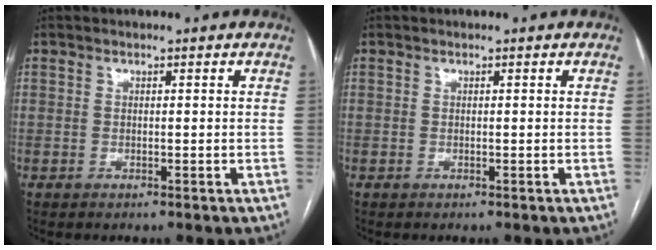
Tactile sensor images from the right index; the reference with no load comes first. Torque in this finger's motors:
{"motor_torque": [0.00, 0.00, 0.00, 0.01]}